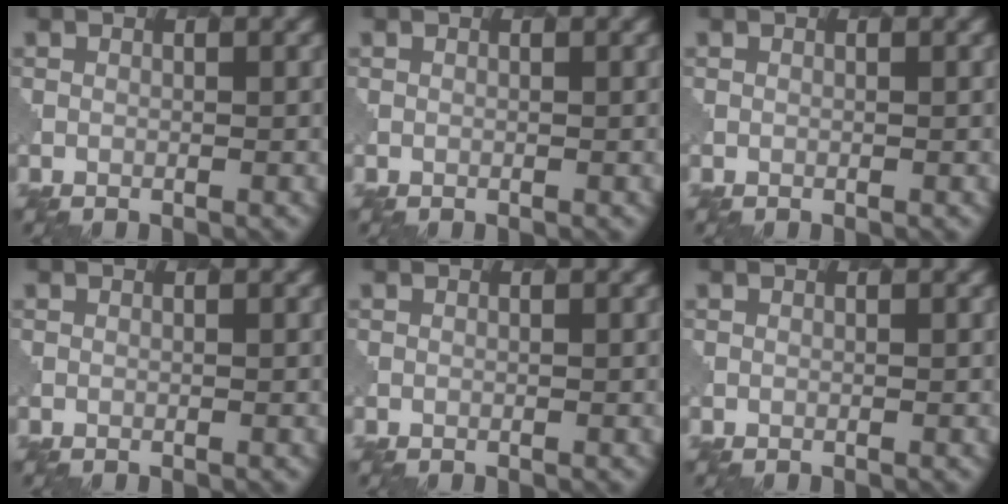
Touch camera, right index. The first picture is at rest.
{"total": 0.0}
{"total": 0.0}
{"total": 0.0}
{"total": 0.0}
{"total": 0.0}